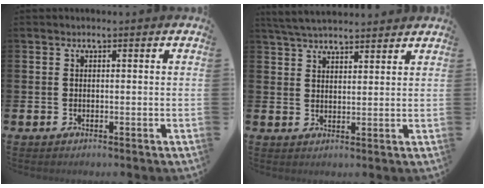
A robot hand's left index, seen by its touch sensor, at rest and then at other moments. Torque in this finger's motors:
{"motor_torque": [0.99, -1.15, 0.39, 0.09]}